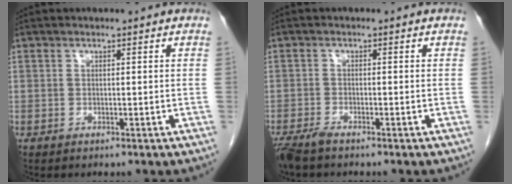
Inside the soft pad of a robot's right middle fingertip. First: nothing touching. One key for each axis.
{"total": 2.9, "fx": -2.4, "fy": 0.4, "fz": 1.6, "tx": -0.032, "ty": -0.007, "tz": -0.045}